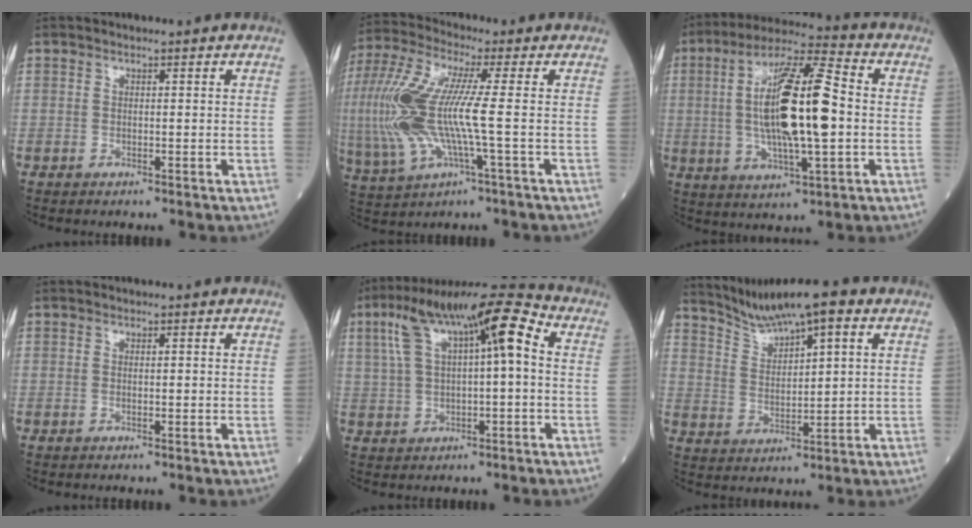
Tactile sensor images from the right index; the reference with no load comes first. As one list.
[{"total": 16.4, "force": [-1.1, 2.9, 16.1], "torque": [-0.382, 0.003, -0.020]}, {"total": 16.8, "force": [-0.1, 3.2, 16.5], "torque": [-0.316, 0.012, -0.005]}, {"total": 0.0}, {"total": 15.4, "force": [4.4, 4.0, 14.2], "torque": [-0.251, 0.060, 0.068]}, {"total": 9.1, "force": [6.7, 1.8, 6.0], "torque": [-0.114, 0.021, 0.125]}]